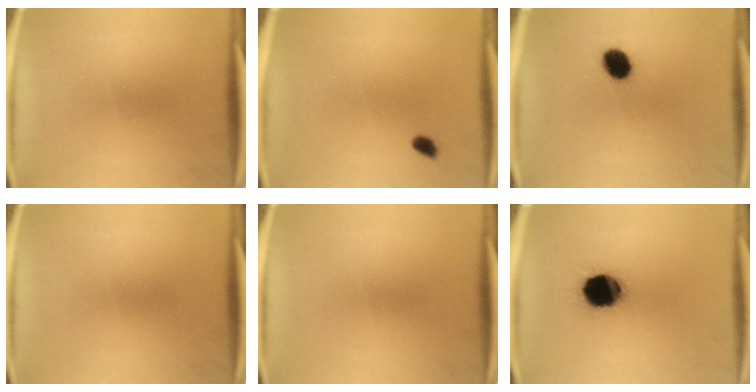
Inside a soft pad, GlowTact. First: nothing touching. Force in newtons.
{"total": 1.5}
{"total": 6.7}
{"total": 0.0}
{"total": 0.0}
{"total": 14.9}